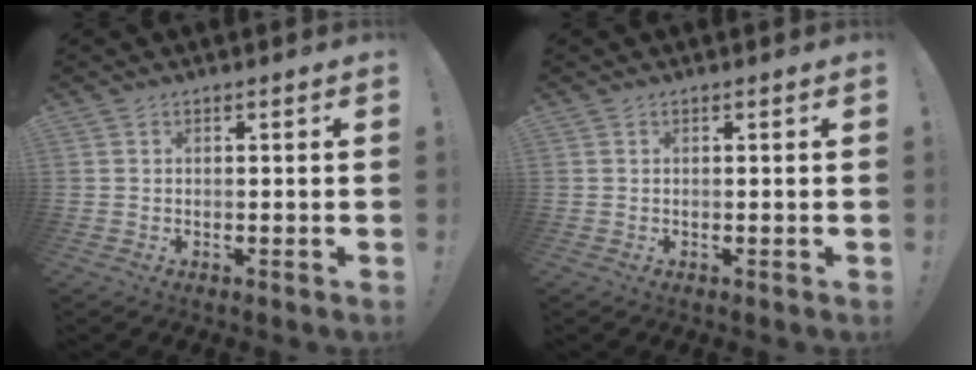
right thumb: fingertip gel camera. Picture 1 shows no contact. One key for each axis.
{"total": 0.0}